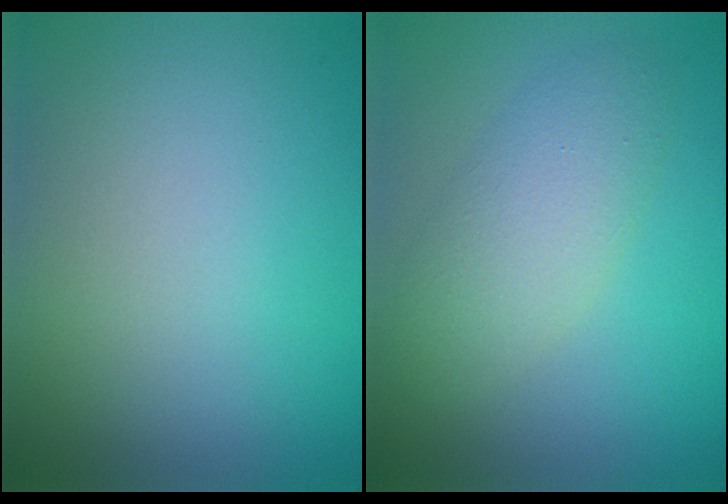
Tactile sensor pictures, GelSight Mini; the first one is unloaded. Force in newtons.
{"total": 3.8, "press": 3.8, "slide": 0.0}